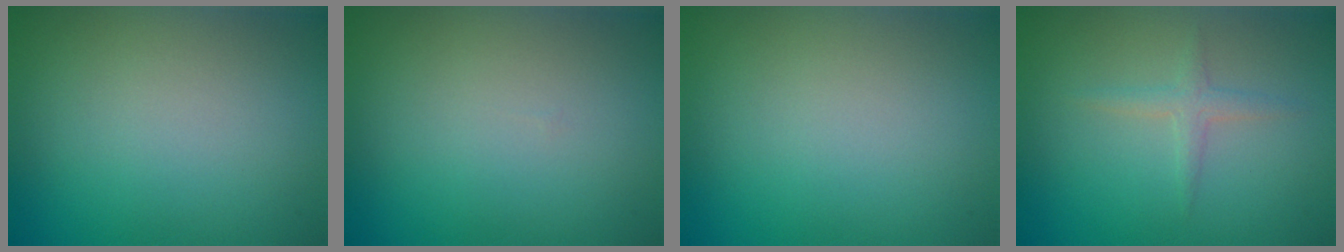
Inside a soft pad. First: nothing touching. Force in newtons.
{"total": 0.0}
{"total": 0.0}
{"total": 1.9, "press": 1.9, "slide": 0.1}